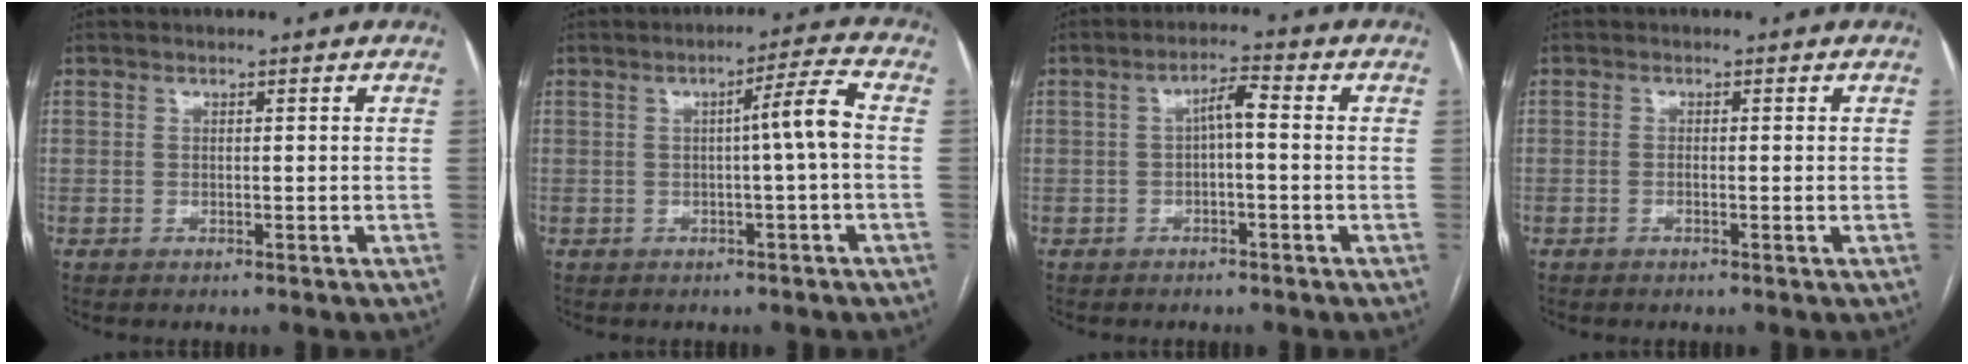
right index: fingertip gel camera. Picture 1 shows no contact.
{"total": 5.0, "force": [-0.2, -0.8, 4.9], "torque": [-0.072, 0.010, -0.004]}
{"total": 3.6, "force": [-0.1, 0.8, 3.5], "torque": [-0.062, 0.016, -0.001]}
{"total": 0.7, "force": [-0.2, 0.0, 0.7], "torque": [-0.011, 0.003, -0.002]}